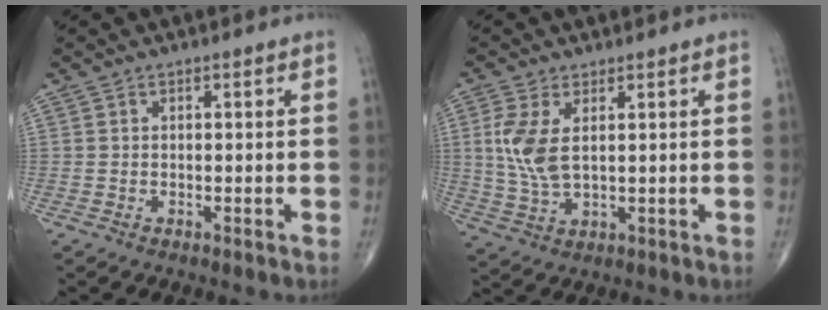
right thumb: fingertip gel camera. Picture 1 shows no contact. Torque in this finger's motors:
{"motor_torque": [-0.29, 0.67, 0.25, 0.13, 0.05]}